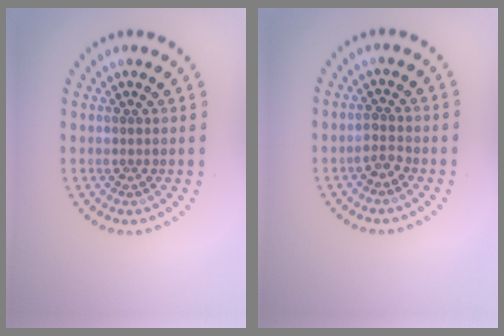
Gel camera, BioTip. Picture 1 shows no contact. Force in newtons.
{"total": 1.2, "press": 1.1, "slide": 0.4}